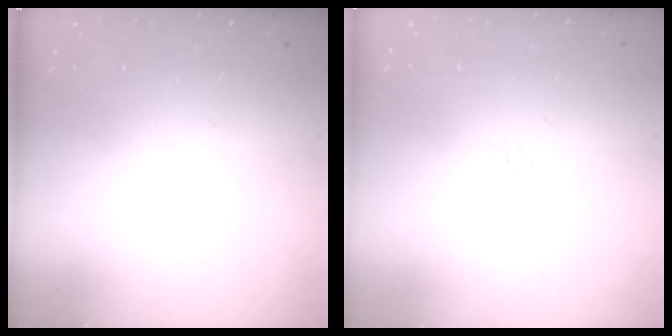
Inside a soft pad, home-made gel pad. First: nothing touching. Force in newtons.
{"total": 2.1, "press": 2.1, "slide": 0.3}